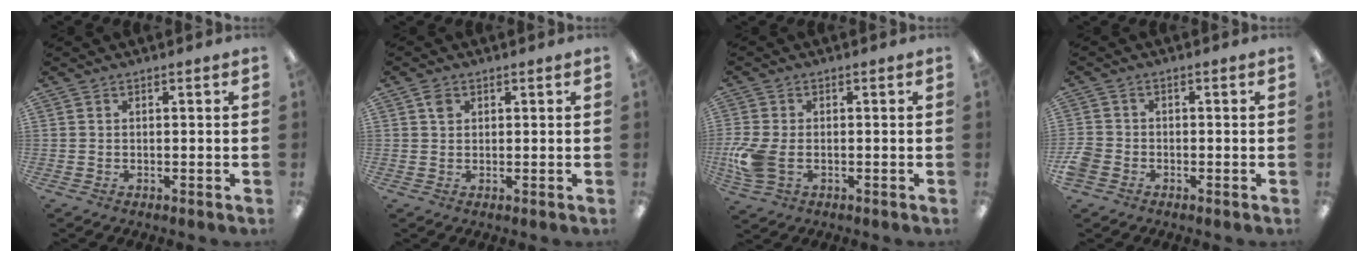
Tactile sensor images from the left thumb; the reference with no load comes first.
{"total": 2.0, "force": [0.9, 1.5, 0.9], "torque": [-0.012, 0.000, 0.015]}
{"total": 8.0, "force": [-1.6, 5.0, 6.0], "torque": [-0.141, -0.004, -0.028]}
{"total": 3.5, "force": [-1.9, 2.6, 1.4], "torque": [-0.033, 0.005, -0.038]}